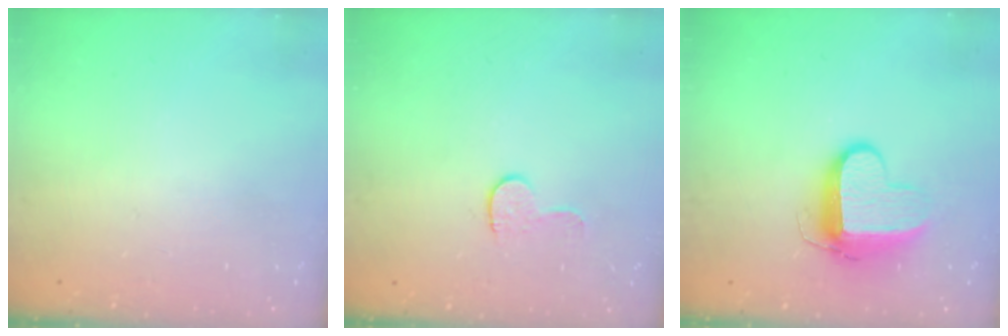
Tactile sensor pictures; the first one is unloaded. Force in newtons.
{"total": 5.4, "press": 5.4, "slide": 0.5}
{"total": 10.7, "press": 10.6, "slide": 1.1}